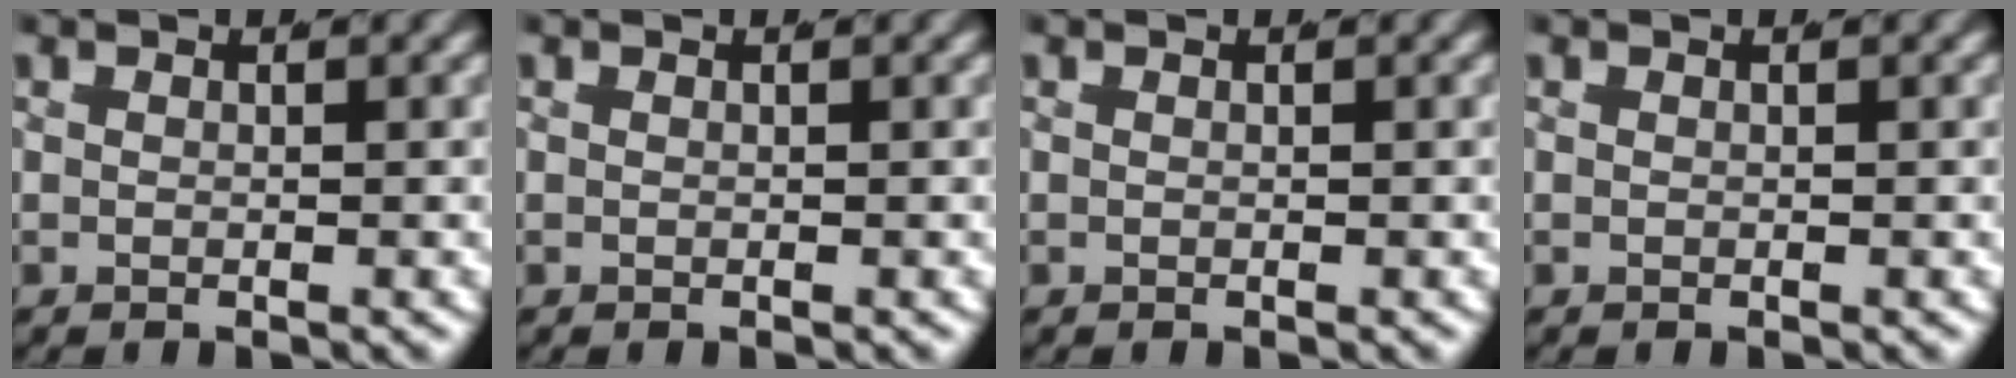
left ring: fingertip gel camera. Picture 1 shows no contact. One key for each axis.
{"total": 0.0}
{"total": 0.0}
{"total": 0.0}